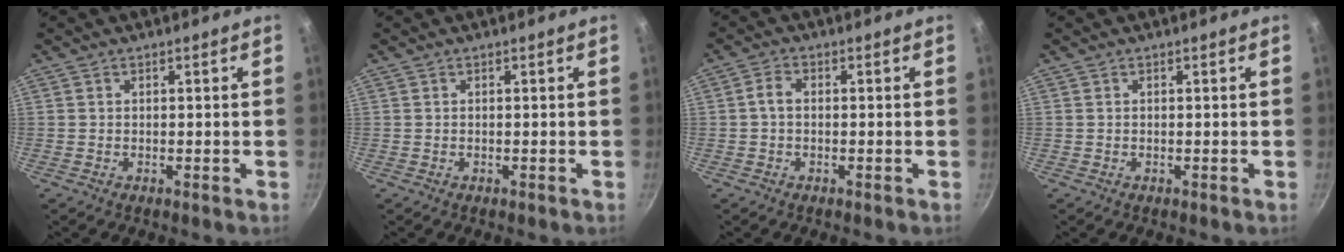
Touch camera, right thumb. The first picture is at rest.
{"total": 0.0}
{"total": 2.4, "force": [-0.2, 1.6, 1.7], "torque": [-0.032, 0.010, -0.008]}
{"total": 0.0}